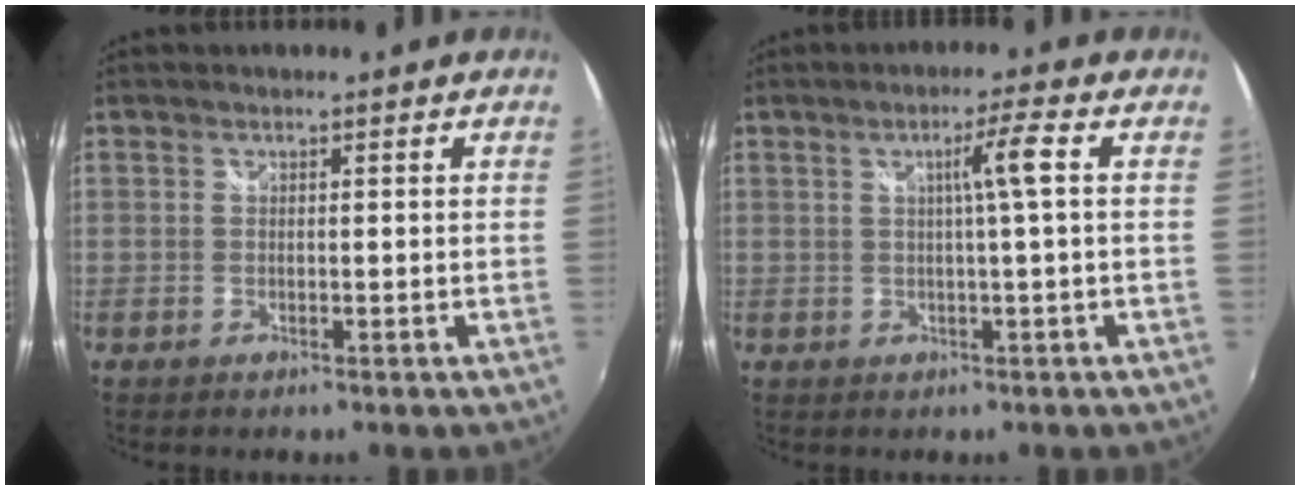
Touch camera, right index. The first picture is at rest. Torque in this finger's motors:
{"motor_torque": [0.54, 0.02, 0.25, 0.08]}